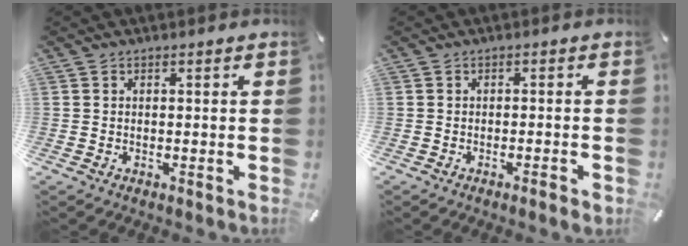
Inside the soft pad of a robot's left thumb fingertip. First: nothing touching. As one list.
[{"total": 2.3, "force": [-1.3, 0.5, 1.9], "torque": [-0.028, 0.003, -0.022]}]